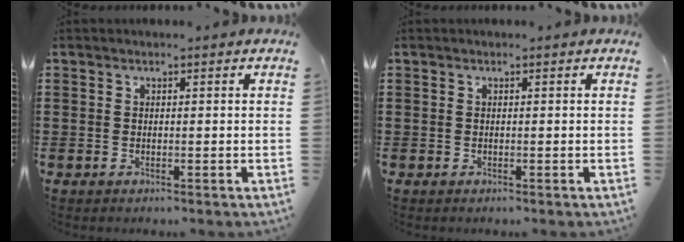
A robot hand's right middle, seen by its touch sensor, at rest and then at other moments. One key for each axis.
{"total": 0.0}